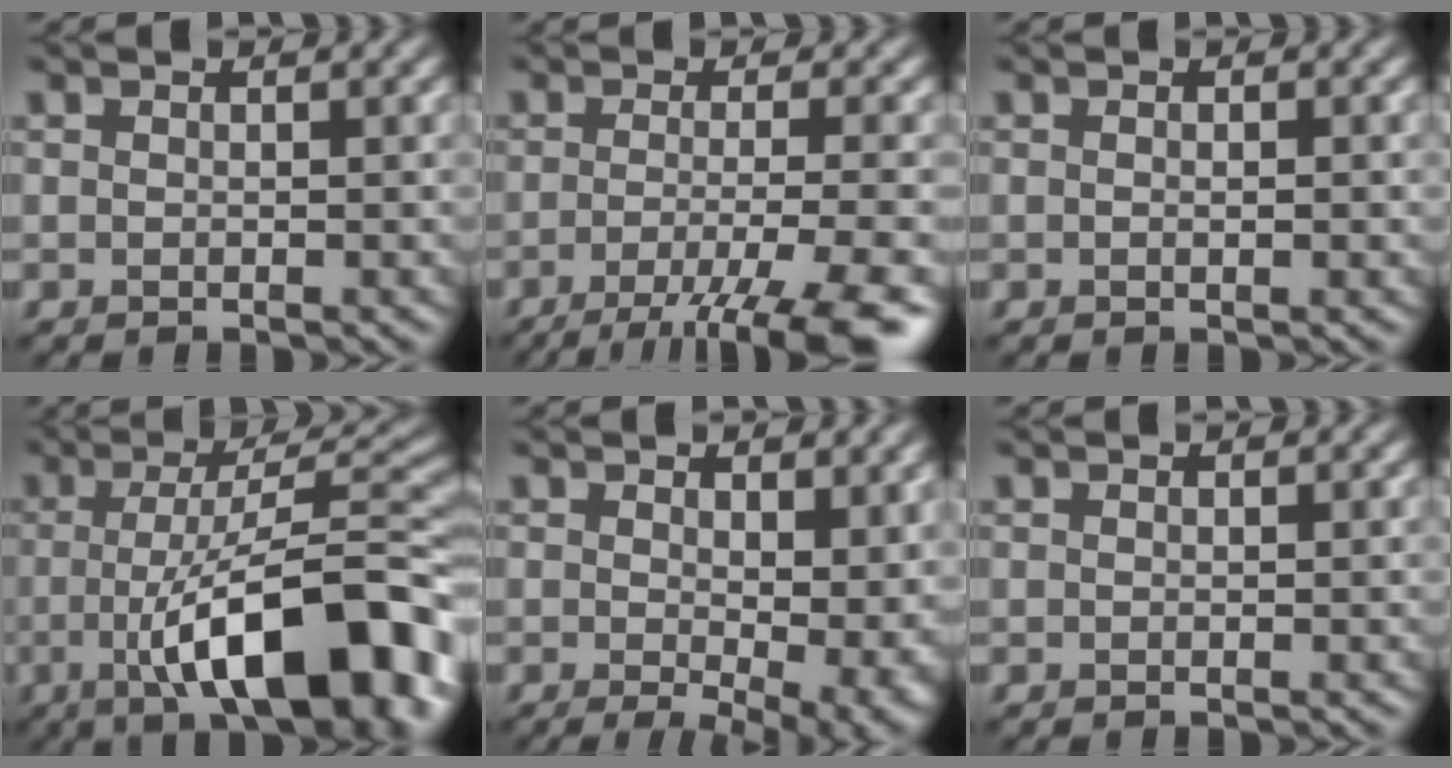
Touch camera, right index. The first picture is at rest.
{"total": 8.6, "force": [-4.8, 1.7, 6.9], "torque": [-0.097, -0.010, -0.082]}
{"total": 0.7, "force": [0.0, 0.2, 0.7], "torque": [-0.012, -0.002, 0.000]}
{"total": 13.5, "force": [-4.1, 3.9, 12.3], "torque": [-0.173, 0.002, -0.067]}
{"total": 6.8, "force": [0.0, 3.1, 6.1], "torque": [-0.077, -0.020, 0.007]}
{"total": 0.0}